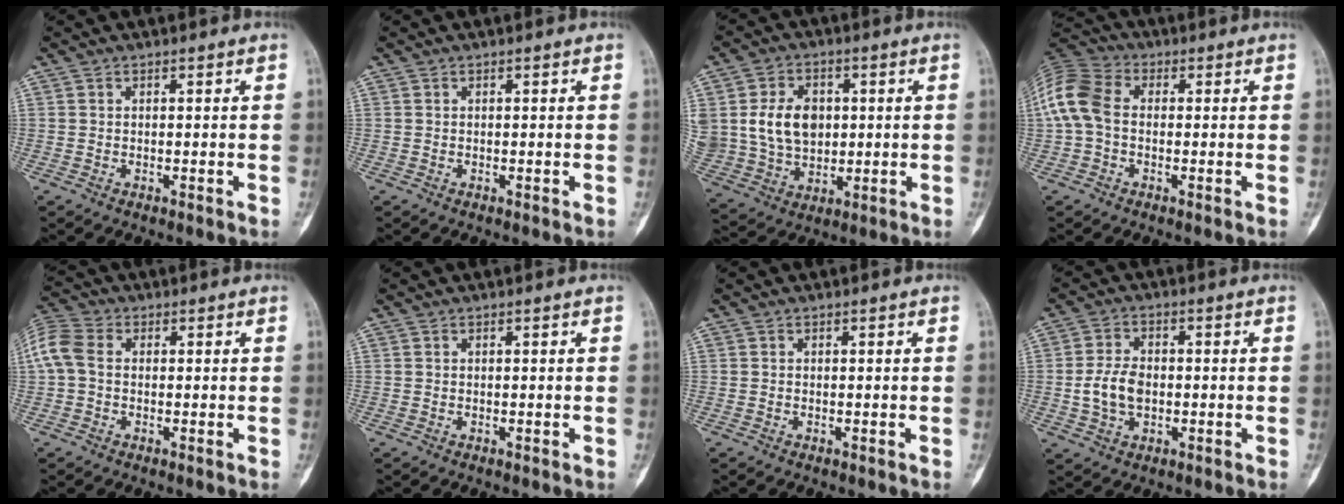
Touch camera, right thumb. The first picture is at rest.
{"total": 0.0}
{"total": 14.1, "force": [2.1, 10.8, 8.8], "torque": [-0.145, 0.001, 0.054]}
{"total": 9.9, "force": [0.0, 6.9, 7.1], "torque": [-0.150, 0.027, -0.014]}
{"total": 7.8, "force": [0.4, 5.7, 5.4], "torque": [-0.127, 0.024, 0.001]}
{"total": 0.0}
{"total": 0.0}
{"total": 7.0, "force": [-0.8, 4.7, 5.1], "torque": [-0.094, 0.009, -0.015]}